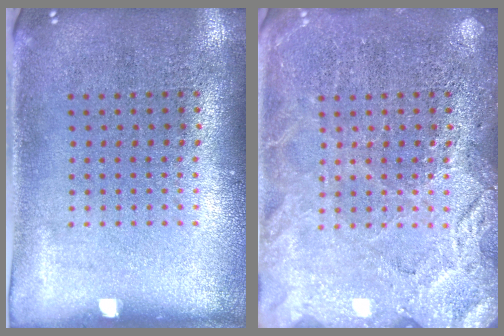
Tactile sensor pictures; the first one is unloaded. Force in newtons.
{"total": 4.3, "press": 4.2, "slide": 0.6}